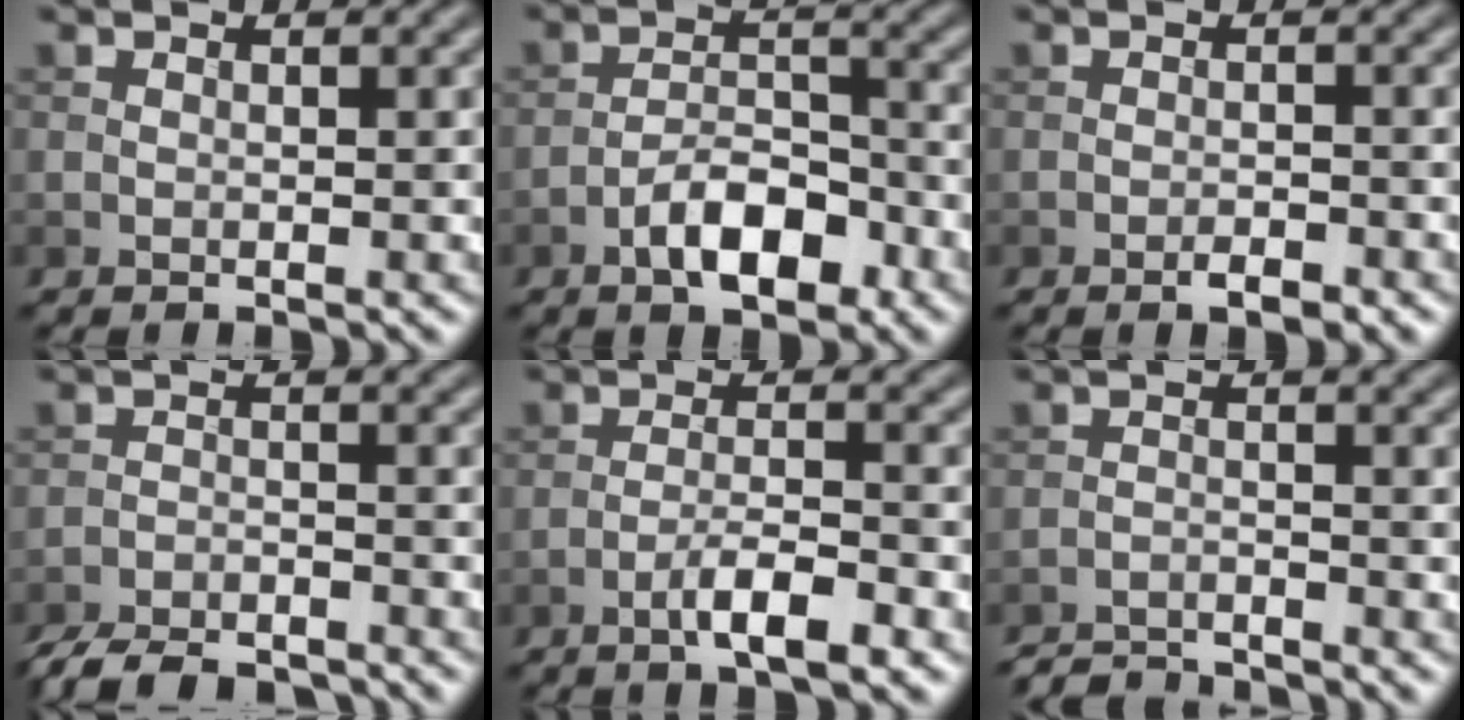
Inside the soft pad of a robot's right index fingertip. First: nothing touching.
{"total": 5.0, "force": [-2.7, 2.2, 3.6], "torque": [-0.052, 0.010, -0.047]}
{"total": 1.5, "force": [-1.0, 0.4, 1.1], "torque": [-0.016, 0.000, -0.016]}
{"total": 5.6, "force": [-5.1, 1.4, 1.9], "torque": [-0.029, -0.013, -0.094]}
{"total": 3.7, "force": [-2.1, 0.8, 2.9], "torque": [-0.055, 0.006, -0.041]}
{"total": 3.0, "force": [-3.0, 0.3, 0.4], "torque": [-0.002, -0.002, -0.059]}